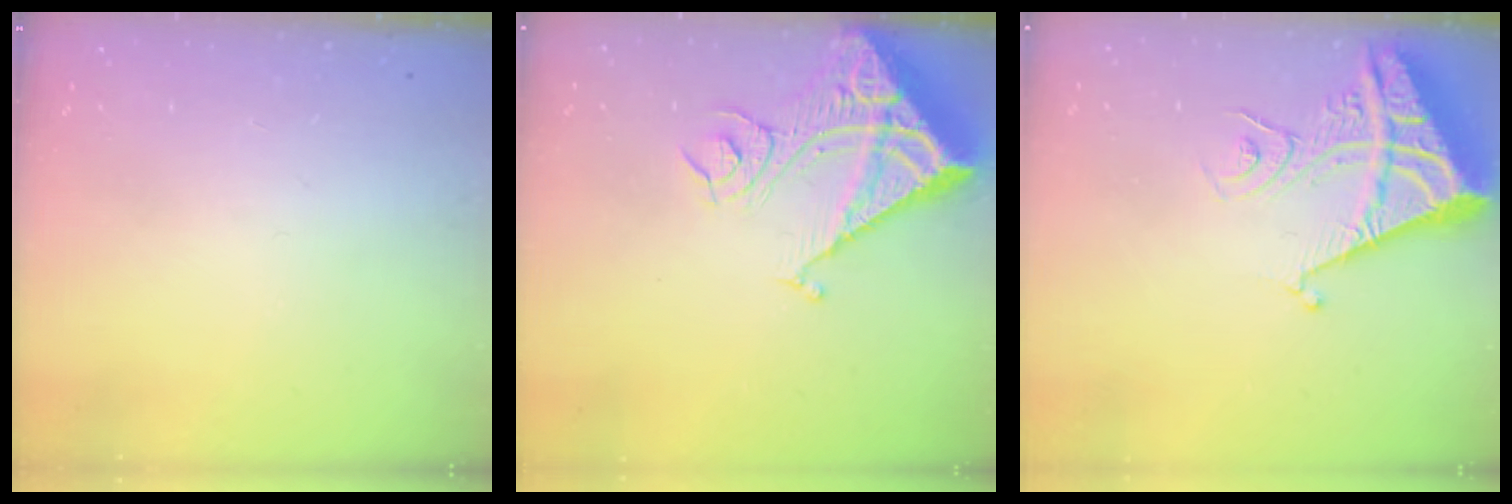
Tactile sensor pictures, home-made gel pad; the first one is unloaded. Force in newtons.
{"total": 17.3, "press": 17.1, "slide": 2.3}
{"total": 10.0, "press": 9.9, "slide": 1.3}